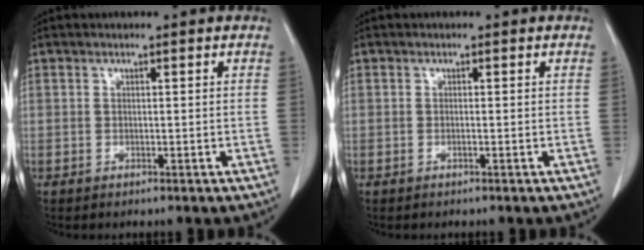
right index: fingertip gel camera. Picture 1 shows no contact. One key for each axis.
{"total": 0.0}